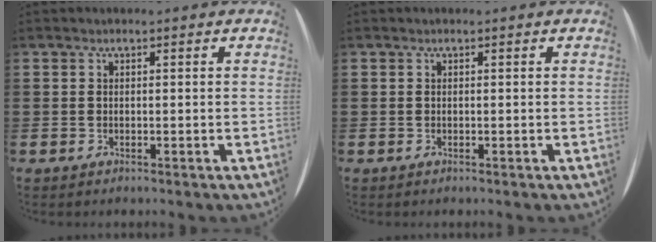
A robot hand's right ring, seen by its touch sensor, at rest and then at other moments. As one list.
[{"total": 0.0}]